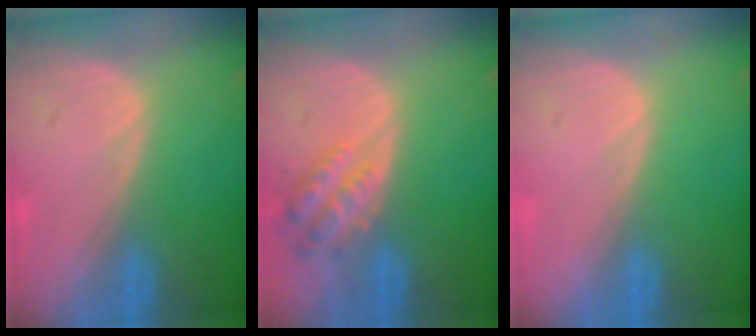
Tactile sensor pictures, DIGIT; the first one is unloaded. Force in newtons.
{"total": 5.6, "press": 5.1, "slide": 2.2}
{"total": 0.0}